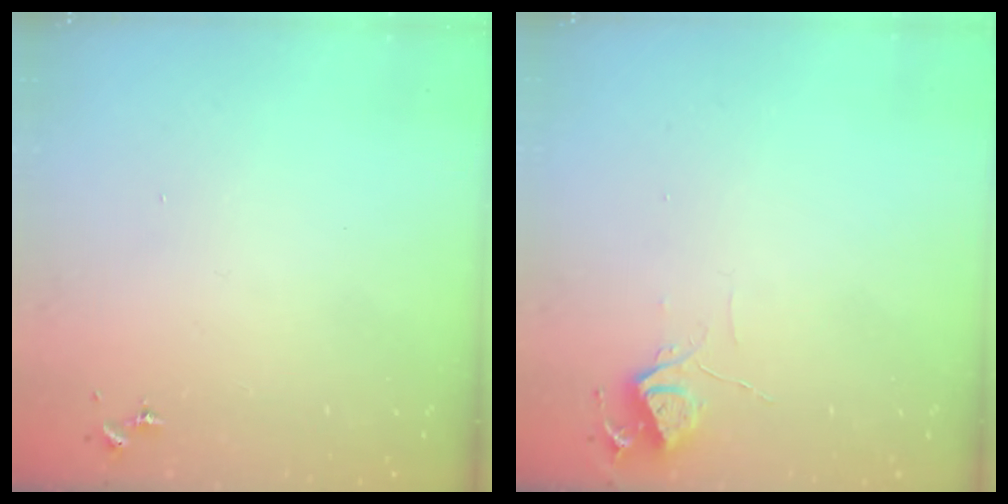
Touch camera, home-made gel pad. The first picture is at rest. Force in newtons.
{"total": 6.0, "press": 6.0, "slide": 0.7}